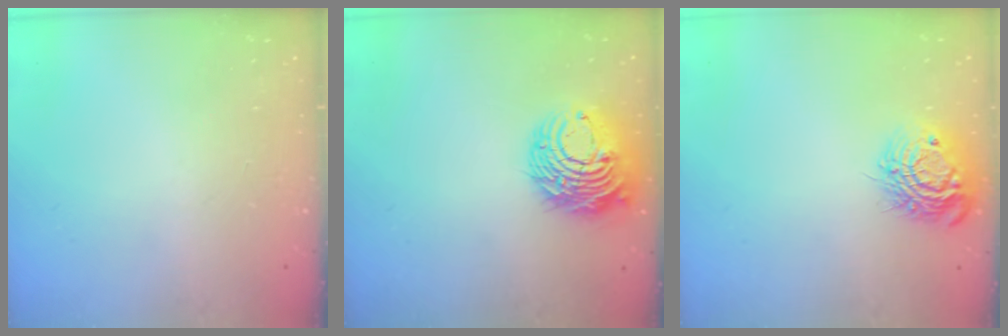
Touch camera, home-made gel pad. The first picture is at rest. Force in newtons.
{"total": 11.9, "press": 11.8, "slide": 1.2}
{"total": 12.5, "press": 12.5, "slide": 0.8}